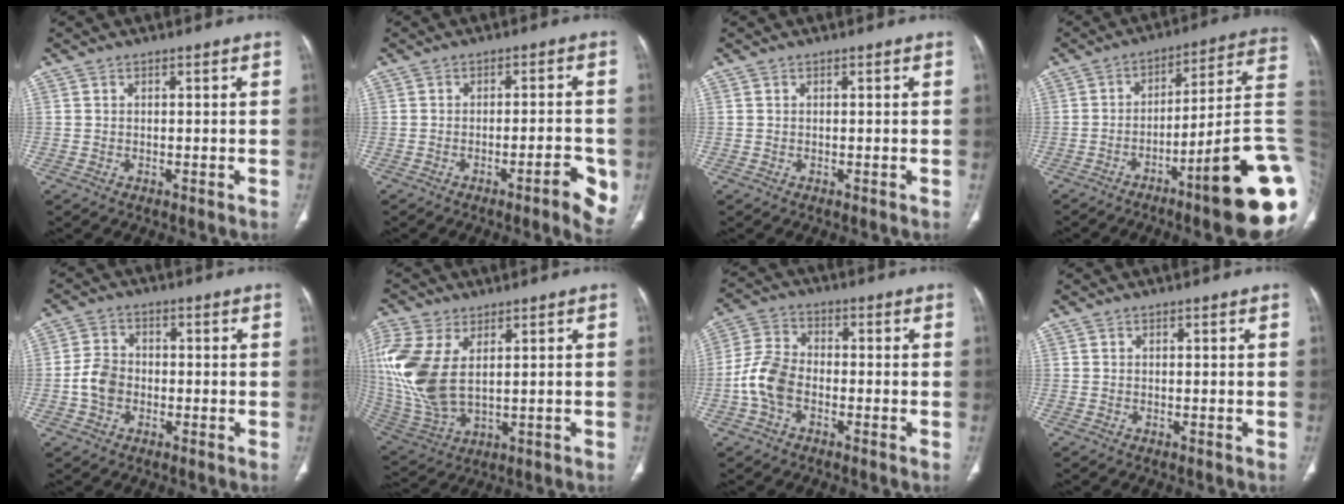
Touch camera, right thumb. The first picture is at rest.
{"total": 7.1, "force": [-2.9, 1.4, 6.4], "torque": [-0.071, 0.006, -0.034]}
{"total": 0.0}
{"total": 21.2, "force": [-7.4, 2.2, 19.8], "torque": [-0.195, 0.047, -0.107]}
{"total": 5.4, "force": [-1.3, 4.2, 3.1], "torque": [-0.051, 0.015, -0.030]}
{"total": 16.4, "force": [3.5, 9.1, 13.2], "torque": [-0.315, -0.013, 0.082]}
{"total": 8.0, "force": [-2.5, 5.2, 5.6], "torque": [-0.113, 0.022, -0.058]}
{"total": 0.0}